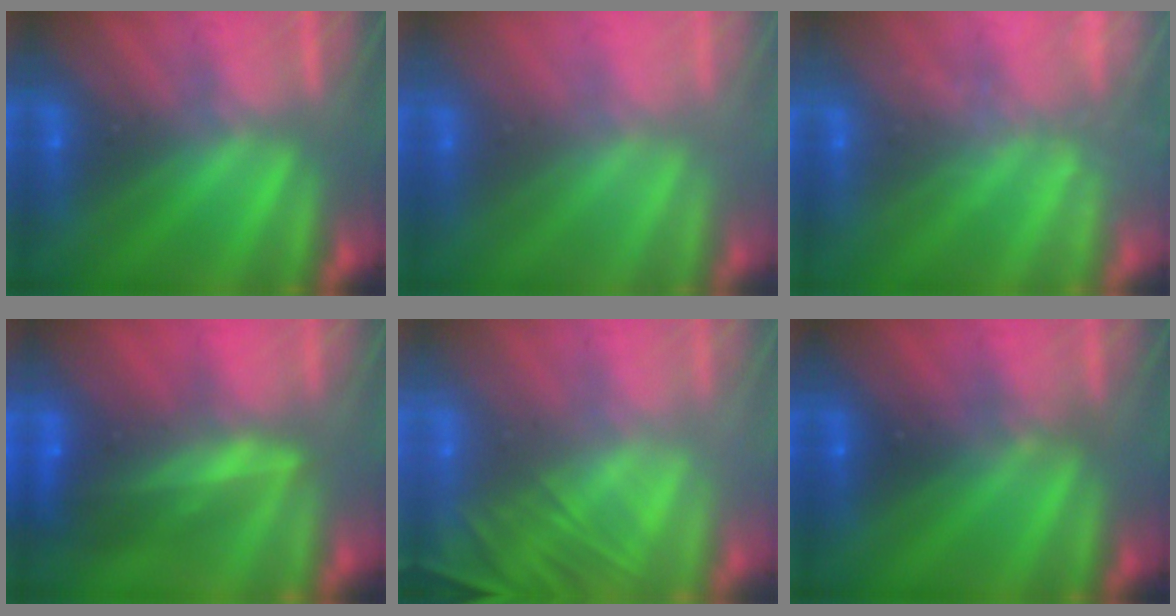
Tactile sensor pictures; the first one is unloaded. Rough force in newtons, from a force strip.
{"total": 2.4}
{"total": 1.6}
{"total": 7.5}
{"total": 8.1}
{"total": 2.3}